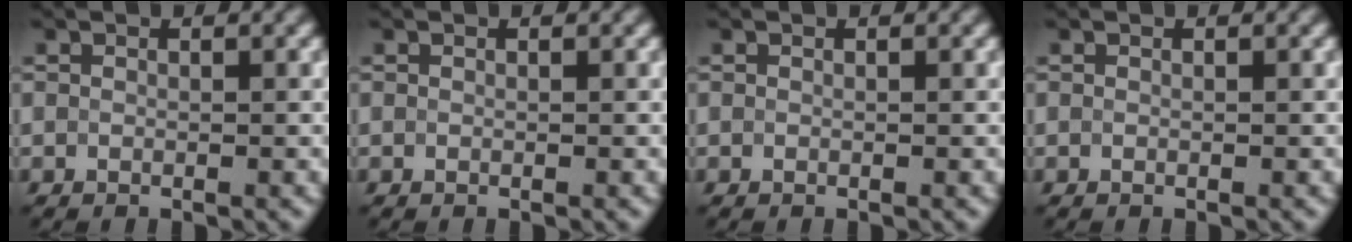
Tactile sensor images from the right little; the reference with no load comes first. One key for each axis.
{"total": 0.0}
{"total": 0.0}
{"total": 0.0}